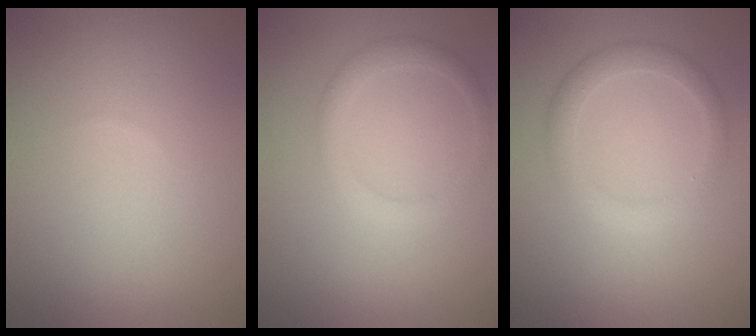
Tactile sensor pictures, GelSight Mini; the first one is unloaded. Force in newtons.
{"total": 1.8, "press": 1.8, "slide": 0.1}
{"total": 2.4, "press": 2.4, "slide": 0.2}